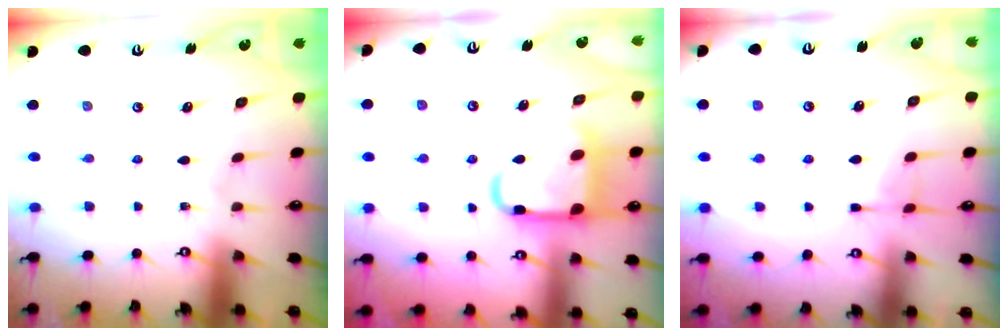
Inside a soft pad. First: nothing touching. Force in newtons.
{"total": 13.9, "press": 13.8, "slide": 1.4}
{"total": 3.8, "press": 3.8, "slide": 0.5}